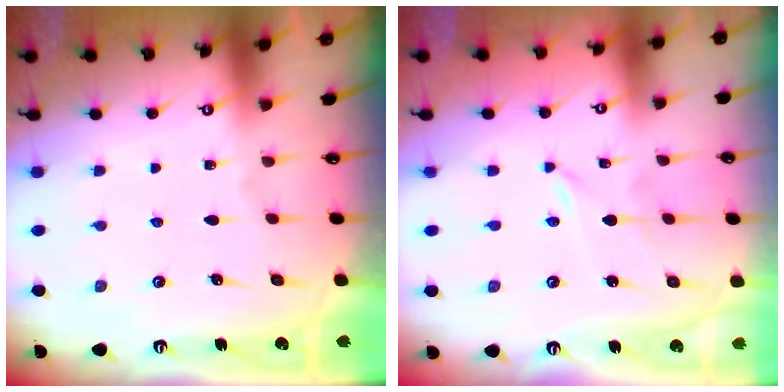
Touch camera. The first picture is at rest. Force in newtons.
{"total": 0.0}